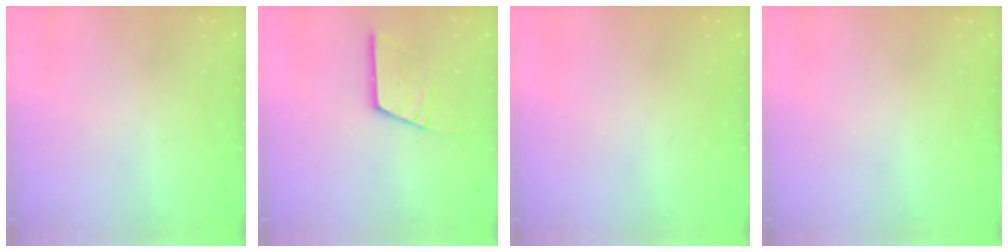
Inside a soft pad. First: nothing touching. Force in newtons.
{"total": 10.1, "press": 10.1, "slide": 1.1}
{"total": 0.0}
{"total": 0.0}